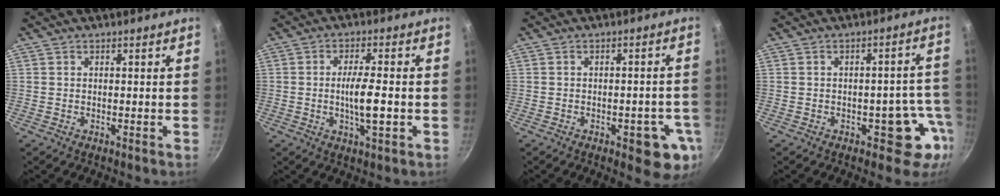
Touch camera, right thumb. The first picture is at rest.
{"total": 7.0, "force": [-1.2, 1.5, 6.7], "torque": [-0.119, 0.005, -0.022]}
{"total": 8.8, "force": [-3.2, 3.9, 7.2], "torque": [-0.052, 0.009, -0.036]}
{"total": 8.2, "force": [-3.4, 5.0, 5.7], "torque": [-0.001, 0.041, -0.031]}